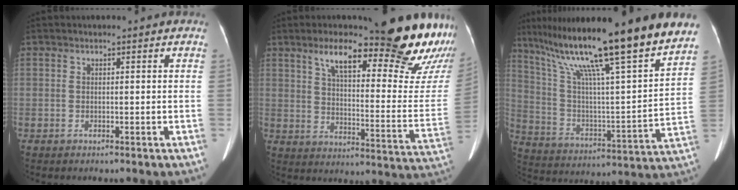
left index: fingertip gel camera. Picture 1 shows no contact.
{"total": 25.8, "force": [19.8, 3.5, 16.2], "torque": [-0.199, -0.052, 0.257]}
{"total": 27.4, "force": [21.7, 0.3, 16.7], "torque": [-0.291, -0.024, 0.333]}